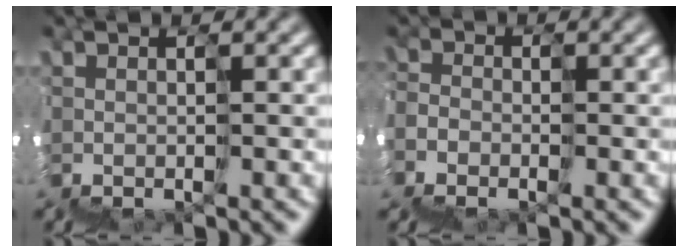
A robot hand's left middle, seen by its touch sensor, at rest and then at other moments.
{"total": 4.2, "force": [-3.6, 2.2, -0.2], "torque": [0.013, -0.008, -0.053]}